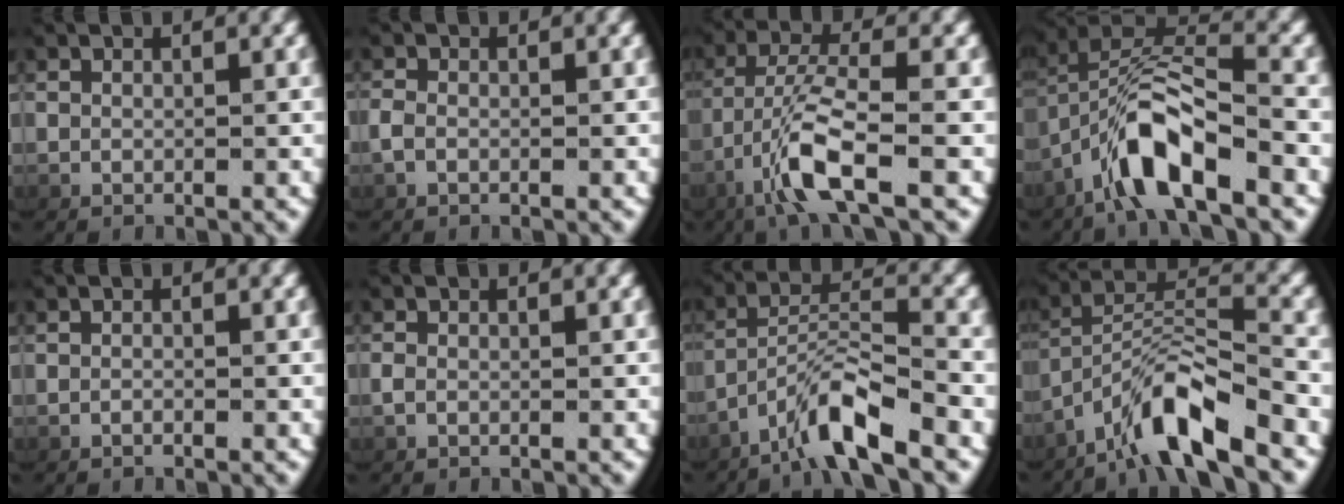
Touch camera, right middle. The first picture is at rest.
{"total": 0.8, "force": [-0.2, 0.4, 0.7], "torque": [-0.026, 0.000, -0.003]}
{"total": 4.8, "force": [-1.1, 0.8, 4.6], "torque": [-0.113, -0.017, -0.005]}
{"total": 4.9, "force": [-1.6, 1.6, 4.3], "torque": [-0.096, -0.003, -0.019]}
{"total": 0.6, "force": [-0.5, 0.0, 0.3], "torque": [-0.008, 0.001, -0.011]}
{"total": 0.5, "force": [-0.2, 0.2, 0.5], "torque": [-0.018, 0.000, -0.001]}
{"total": 4.7, "force": [-2.8, 0.4, 3.8], "torque": [-0.071, 0.002, -0.044]}
{"total": 5.3, "force": [-2.4, 1.3, 4.5], "torque": [-0.088, -0.003, -0.034]}